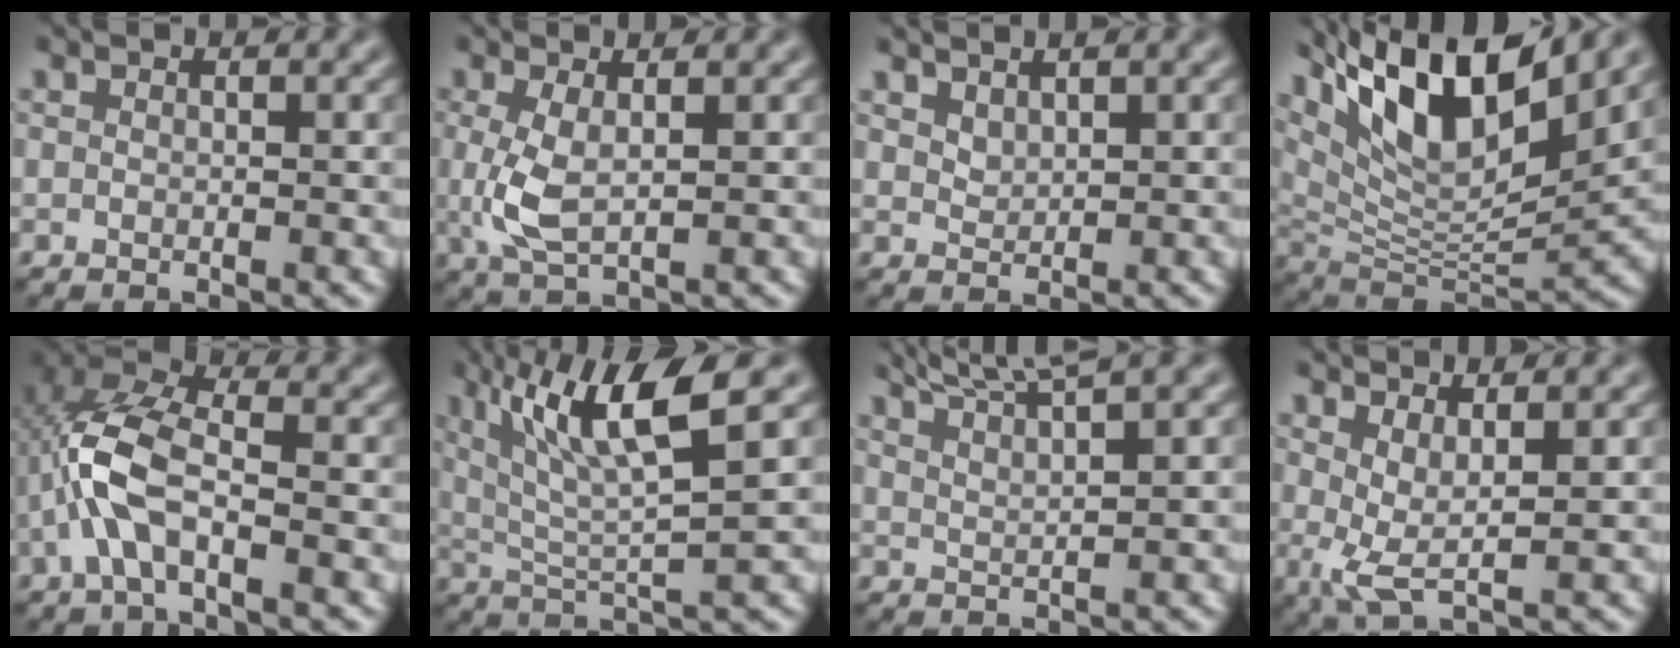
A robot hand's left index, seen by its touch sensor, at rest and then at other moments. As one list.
[{"total": 3.5, "force": [0.3, 1.3, 3.2], "torque": [-0.080, -0.003, 0.007]}, {"total": 1.3, "force": [1.2, 0.3, 0.4], "torque": [-0.013, 0.001, 0.026]}, {"total": 12.6, "force": [7.3, 3.9, 9.5], "torque": [-0.179, 0.004, 0.145]}, {"total": 6.1, "force": [-1.8, 2.5, 5.3], "torque": [-0.119, 0.017, -0.039]}, {"total": 8.2, "force": [3.6, 1.5, 7.2], "torque": [-0.129, 0.005, 0.067]}, {"total": 6.1, "force": [5.1, 0.9, 3.3], "torque": [-0.041, 0.020, 0.055]}, {"total": 3.2, "force": [1.0, 0.8, 2.9], "torque": [-0.055, -0.006, 0.016]}]